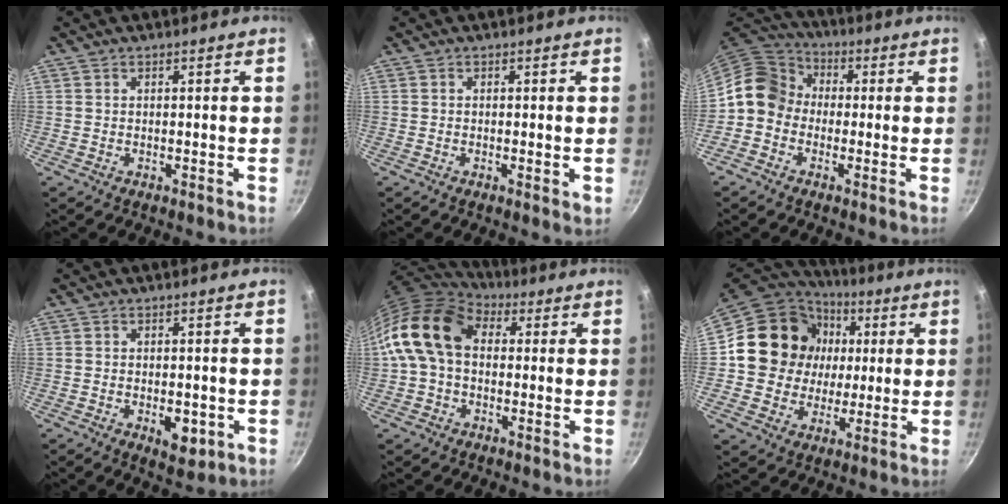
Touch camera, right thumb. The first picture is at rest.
{"total": 1.3, "force": [-0.1, 0.3, 1.3], "torque": [-0.019, -0.003, -0.005]}
{"total": 9.7, "force": [-0.7, 8.4, 4.8], "torque": [-0.054, 0.030, -0.039]}
{"total": 5.5, "force": [-1.6, 2.9, 4.4], "torque": [-0.048, 0.000, -0.015]}
{"total": 14.7, "force": [2.1, 10.5, 10.1], "torque": [-0.163, 0.023, 0.019]}
{"total": 18.3, "force": [2.7, 16.6, 7.2], "torque": [-0.112, 0.016, 0.044]}